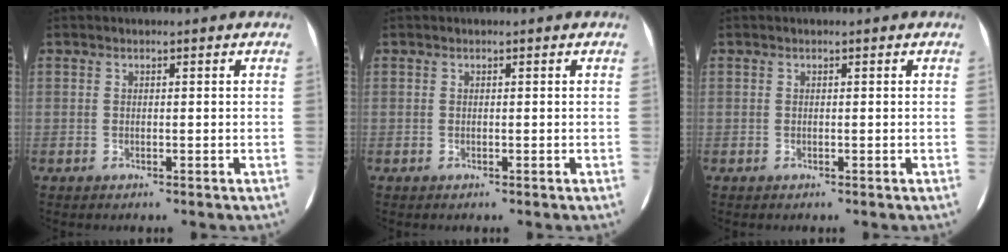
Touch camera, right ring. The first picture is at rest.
{"total": 0.0}
{"total": 0.0}